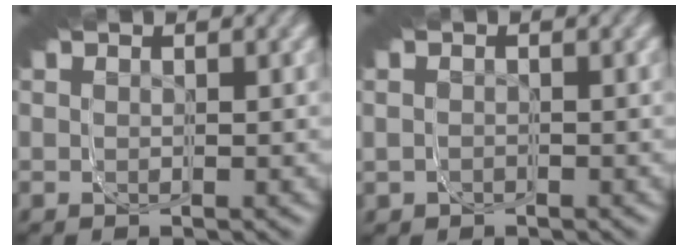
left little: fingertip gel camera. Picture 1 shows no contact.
{"total": 2.1, "force": [-1.1, 1.7, 0.8], "torque": [-0.014, -0.014, -0.012]}